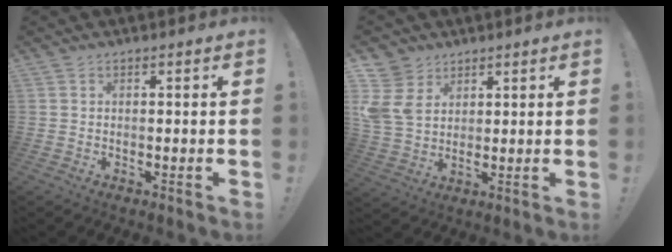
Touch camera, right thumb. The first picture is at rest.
{"total": 9.2, "force": [3.5, 7.6, 4.0], "torque": [-0.082, -0.019, 0.073]}